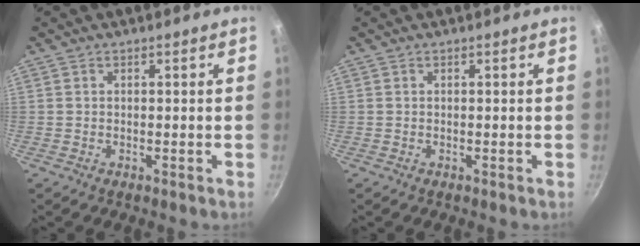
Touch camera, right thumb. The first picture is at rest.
{"total": 0.0}